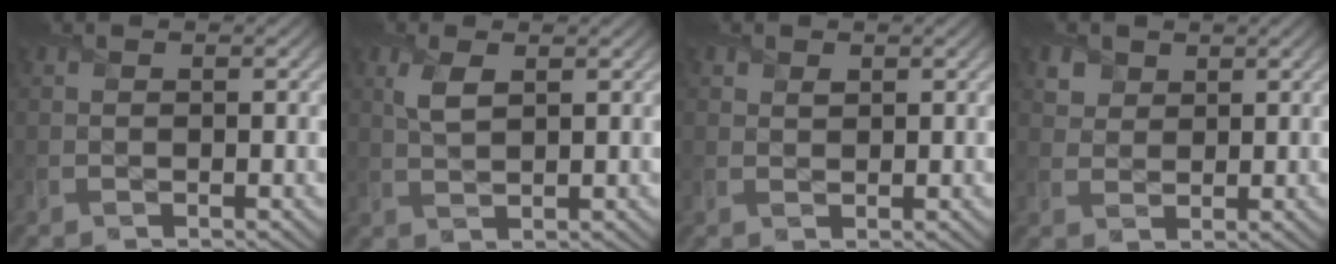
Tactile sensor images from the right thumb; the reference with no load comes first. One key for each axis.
{"total": 3.0, "fx": 1.3, "fy": 1.3, "fz": 2.4, "tx": -0.060, "ty": 0.003, "tz": 0.026}
{"total": 1.2, "fx": 0.8, "fy": 0.9, "fz": 0.4, "tx": -0.006, "ty": -0.004, "tz": 0.015}
{"total": 2.9, "fx": 1.9, "fy": 2.1, "fz": 0.7, "tx": -0.026, "ty": -0.010, "tz": 0.041}